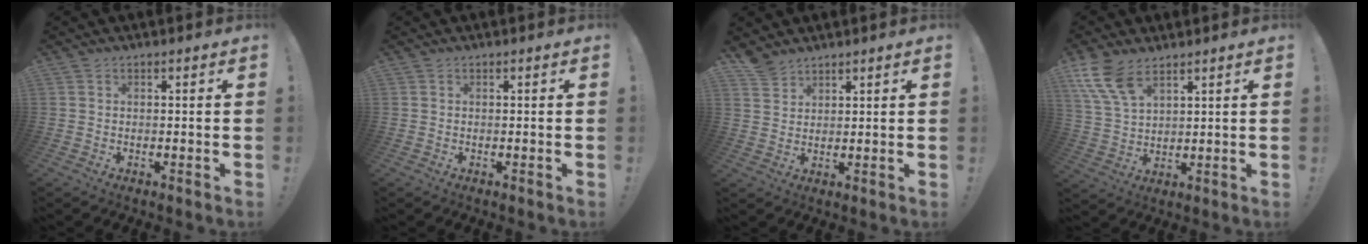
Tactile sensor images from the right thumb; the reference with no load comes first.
{"total": 0.0}
{"total": 4.1, "force": [3.7, 1.7, 0.8], "torque": [-0.019, -0.021, 0.072]}
{"total": 10.1, "force": [6.8, 4.6, 5.9], "torque": [-0.123, -0.028, 0.131]}